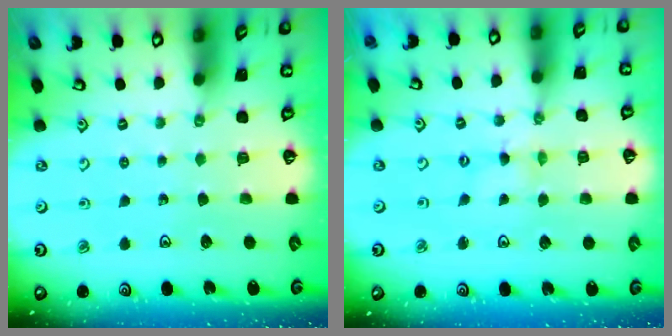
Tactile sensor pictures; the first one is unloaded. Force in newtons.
{"total": 0.0}